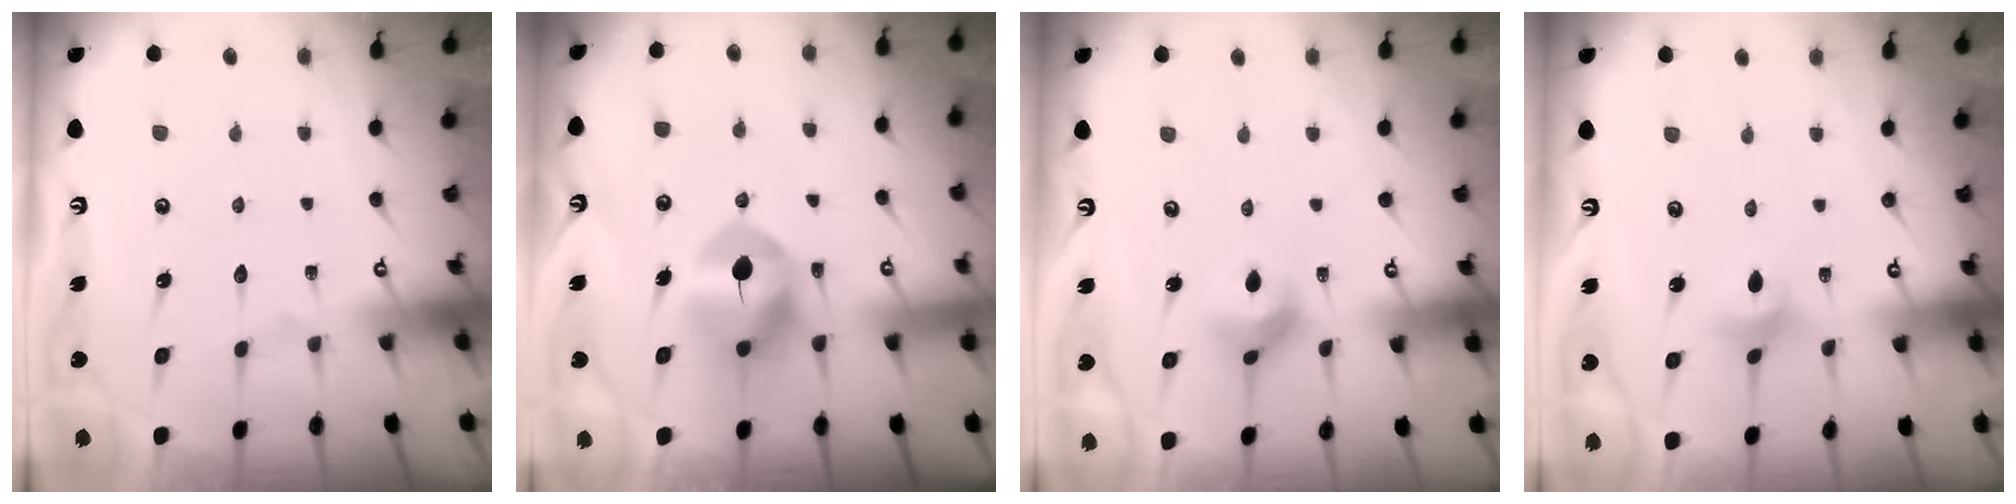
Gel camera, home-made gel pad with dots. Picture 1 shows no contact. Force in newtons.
{"total": 8.4, "press": 8.3, "slide": 1.4}
{"total": 7.5, "press": 7.4, "slide": 1.0}
{"total": 2.4, "press": 2.4, "slide": 0.4}